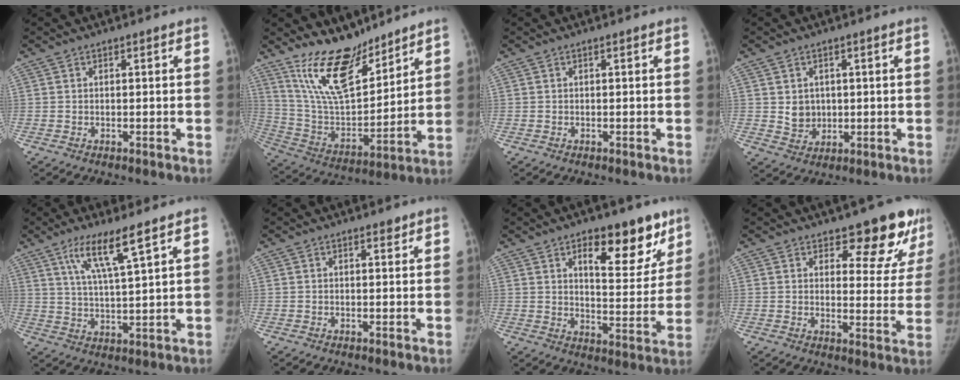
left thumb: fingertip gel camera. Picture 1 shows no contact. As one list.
[{"total": 17.1, "force": [13.2, 6.5, 8.8], "torque": [-0.119, -0.084, 0.253]}, {"total": 0.0}, {"total": 4.8, "force": [0.6, 4.2, 2.2], "torque": [-0.016, -0.007, 0.022]}, {"total": 9.0, "force": [5.4, 0.8, 7.2], "torque": [-0.139, -0.027, 0.106]}, {"total": 0.8, "force": [0.6, 0.4, 0.3], "torque": [0.000, -0.005, 0.006]}, {"total": 14.2, "force": [8.4, 6.6, 9.4], "torque": [-0.071, -0.050, 0.123]}, {"total": 11.0, "force": [8.5, 4.9, 5.1], "torque": [-0.013, -0.060, 0.096]}]